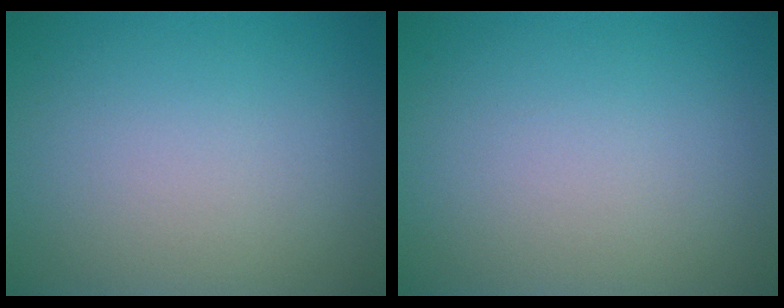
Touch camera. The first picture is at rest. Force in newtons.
{"total": 0.0}